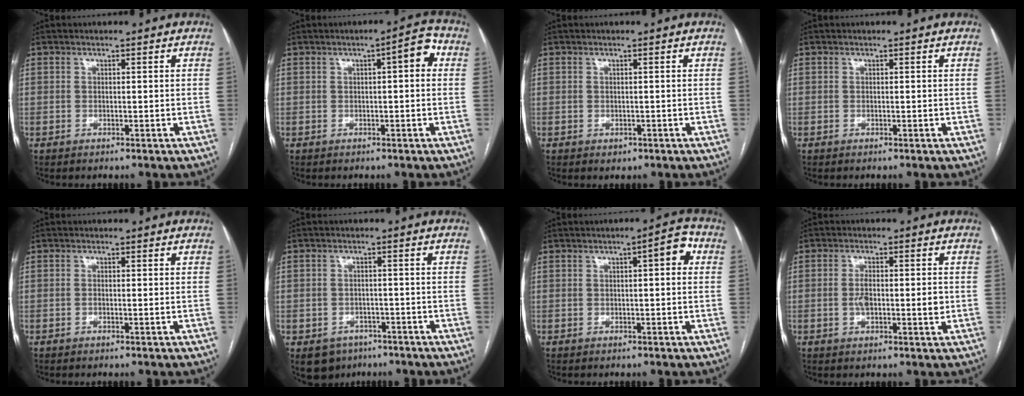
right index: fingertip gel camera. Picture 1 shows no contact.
{"total": 4.1, "force": [0.9, 1.0, 3.8], "torque": [-0.048, 0.015, 0.008]}
{"total": 0.9, "force": [-0.3, 0.7, 0.3], "torque": [-0.007, 0.001, 0.001]}
{"total": 0.0}
{"total": 0.7, "force": [-0.2, 0.1, 0.7], "torque": [-0.012, 0.000, -0.002]}
{"total": 5.8, "force": [-3.4, 4.6, 1.0], "torque": [-0.015, 0.007, -0.042]}
{"total": 3.8, "force": [1.0, 1.0, 3.6], "torque": [-0.045, 0.015, 0.010]}
{"total": 5.0, "force": [-0.4, 1.5, 4.8], "torque": [-0.090, 0.000, -0.007]}